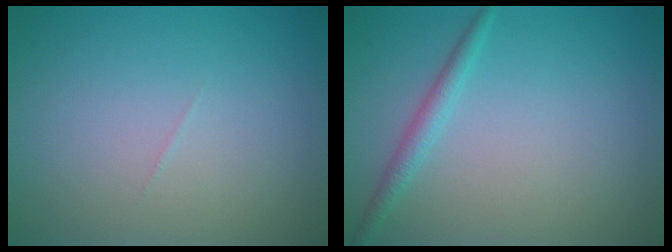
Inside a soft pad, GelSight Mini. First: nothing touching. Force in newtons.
{"total": 1.6, "press": 1.6, "slide": 0.1}